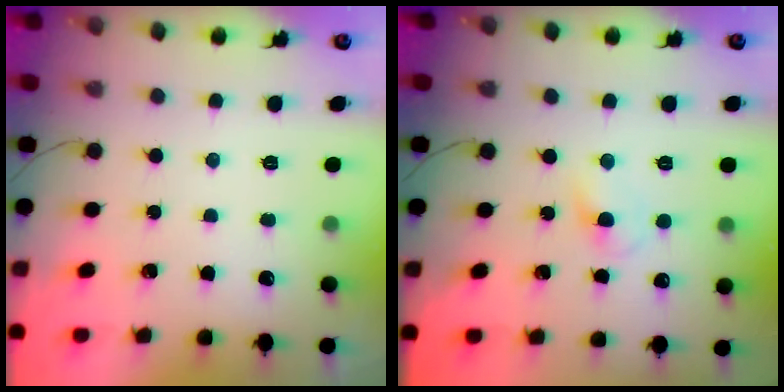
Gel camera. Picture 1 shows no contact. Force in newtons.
{"total": 3.5, "press": 3.3, "slide": 1.2}